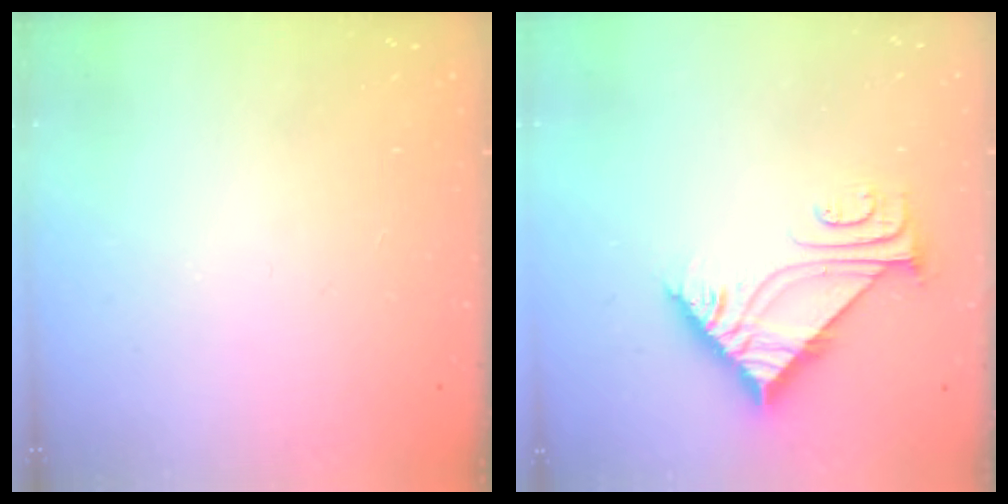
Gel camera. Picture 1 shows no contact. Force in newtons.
{"total": 8.2, "press": 8.2, "slide": 0.5}